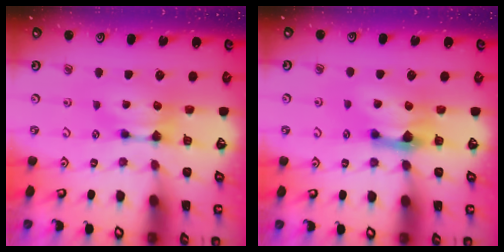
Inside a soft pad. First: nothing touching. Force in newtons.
{"total": 2.4, "press": 2.0, "slide": 1.3}